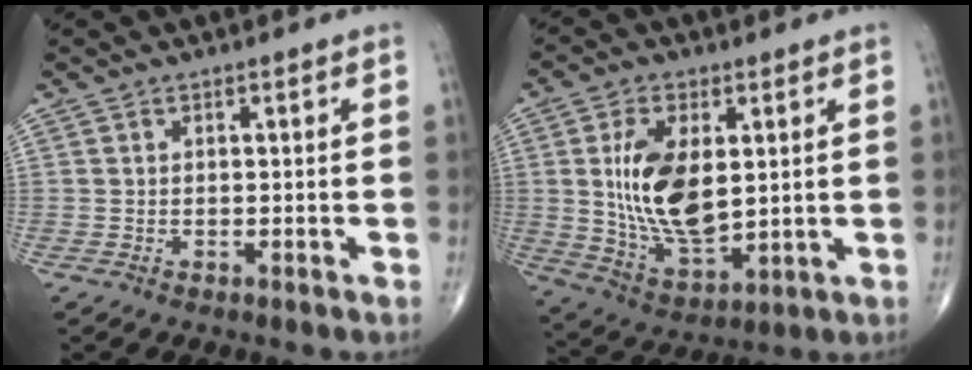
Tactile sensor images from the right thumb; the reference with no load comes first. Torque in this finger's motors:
{"motor_torque": [1.40, 2.16, 1.49, 0.14, 0.15]}